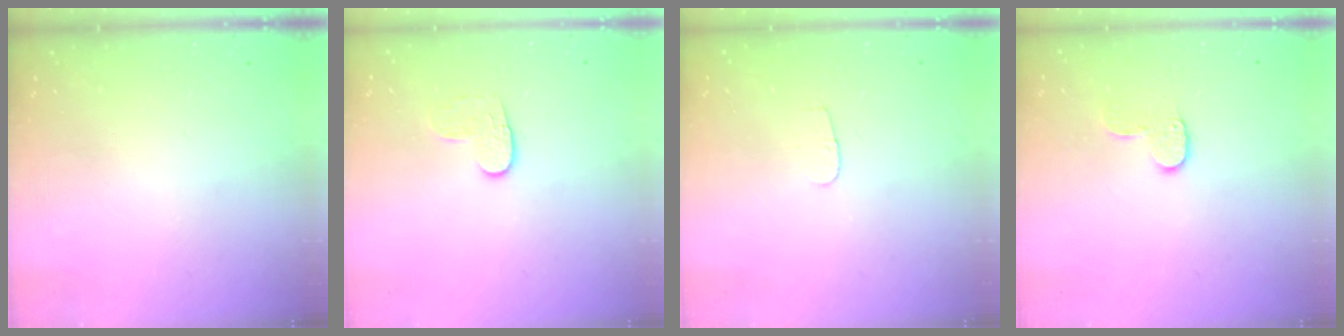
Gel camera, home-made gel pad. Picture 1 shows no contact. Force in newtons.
{"total": 5.8, "press": 5.8, "slide": 0.6}
{"total": 2.9, "press": 2.8, "slide": 0.3}
{"total": 6.5, "press": 6.4, "slide": 0.4}